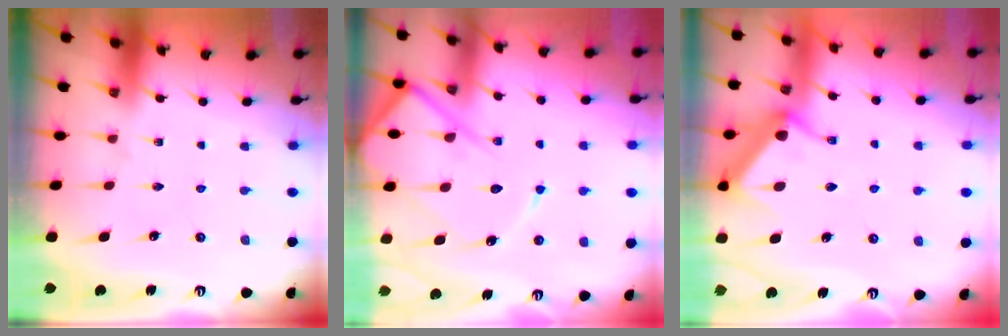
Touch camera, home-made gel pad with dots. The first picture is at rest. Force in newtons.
{"total": 13.9, "press": 13.8, "slide": 1.5}
{"total": 9.3, "press": 9.3, "slide": 0.4}